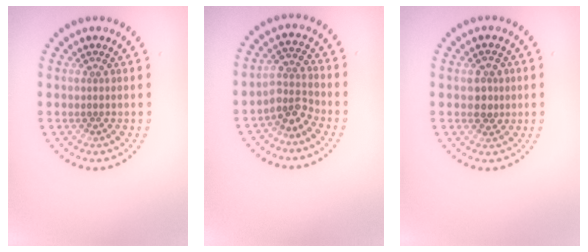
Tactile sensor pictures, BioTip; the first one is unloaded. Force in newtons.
{"total": 2.6, "press": 2.0, "slide": 1.8}
{"total": 2.1, "press": 2.0, "slide": 0.5}